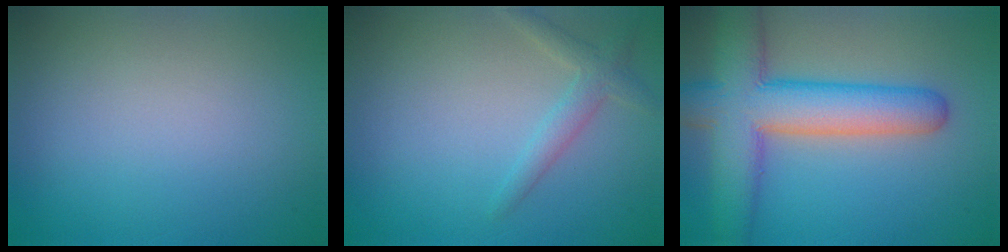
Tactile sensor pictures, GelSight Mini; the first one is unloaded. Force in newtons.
{"total": 2.0, "press": 2.0, "slide": 0.1}
{"total": 9.5, "press": 9.5, "slide": 0.8}